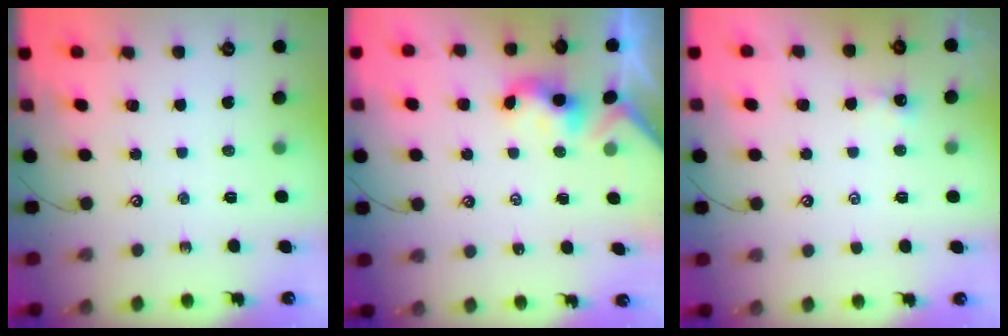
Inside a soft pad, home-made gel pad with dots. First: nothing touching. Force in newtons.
{"total": 2.3, "press": 2.3, "slide": 0.2}
{"total": 1.6, "press": 1.5, "slide": 0.3}